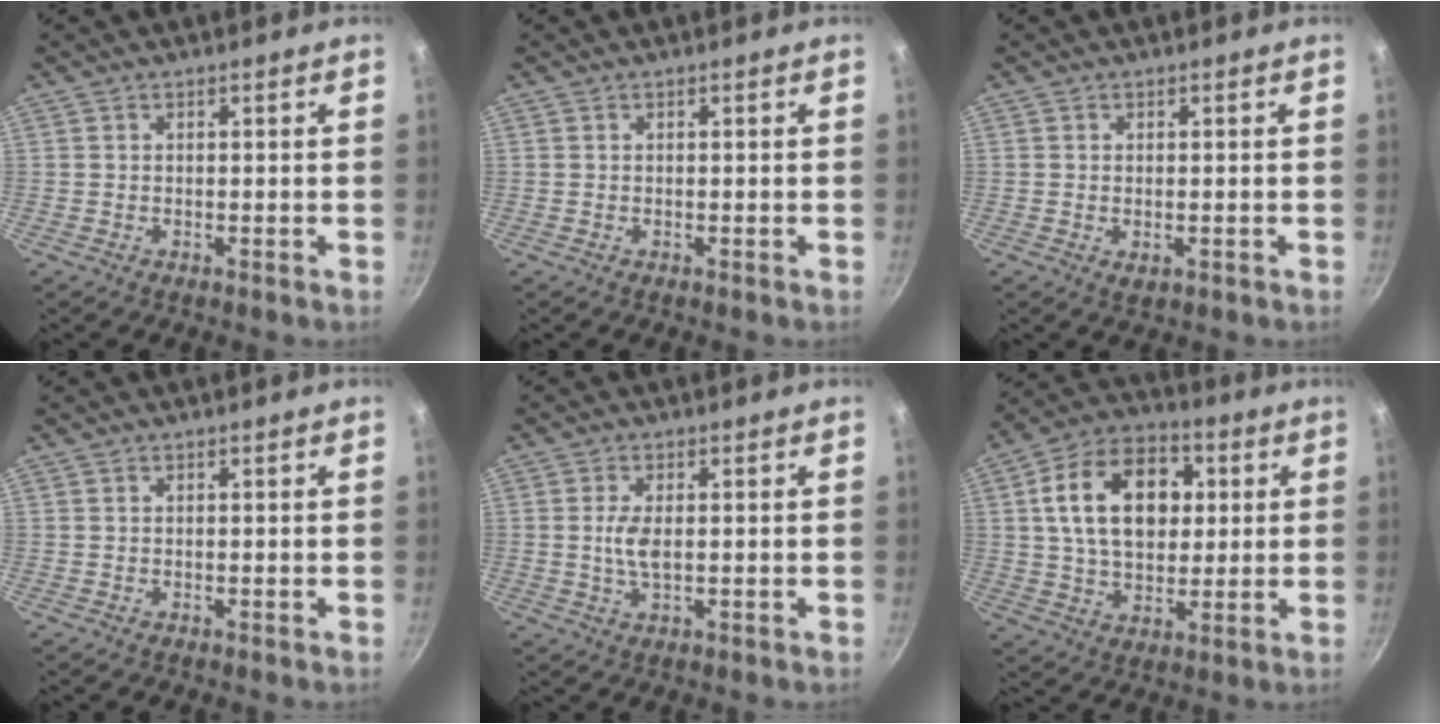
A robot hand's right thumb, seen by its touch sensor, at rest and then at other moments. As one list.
[{"total": 0.0}, {"total": 1.7, "force": [-0.3, 1.0, 1.4], "torque": [-0.022, -0.004, -0.003]}, {"total": 0.0}, {"total": 5.2, "force": [-0.1, 2.3, 4.7], "torque": [-0.102, -0.001, -0.005]}, {"total": 18.3, "force": [3.7, 12.5, 12.9], "torque": [-0.184, 0.013, 0.052]}]